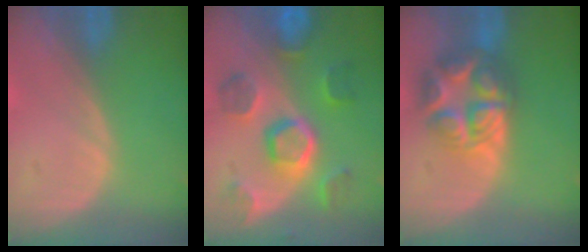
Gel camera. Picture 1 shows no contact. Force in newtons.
{"total": 9.3, "press": 9.1, "slide": 1.9}
{"total": 8.6, "press": 8.5, "slide": 0.7}